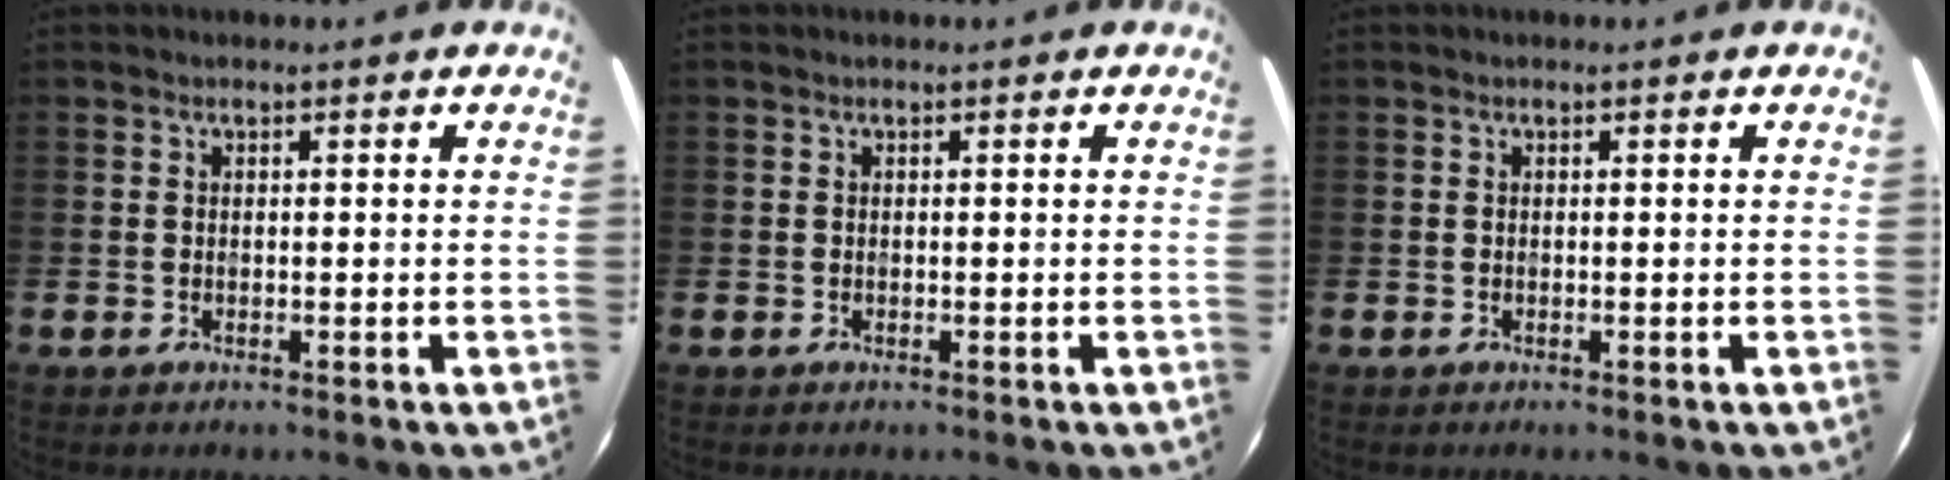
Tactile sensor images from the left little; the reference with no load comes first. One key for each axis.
{"total": 0.0}
{"total": 0.0}